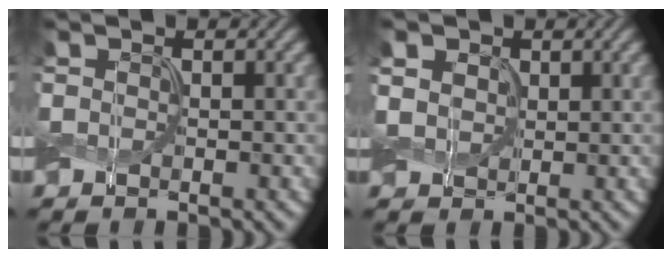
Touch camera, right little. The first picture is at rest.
{"total": 2.6, "force": [0.8, 2.2, 1.3], "torque": [-0.037, 0.000, 0.010]}